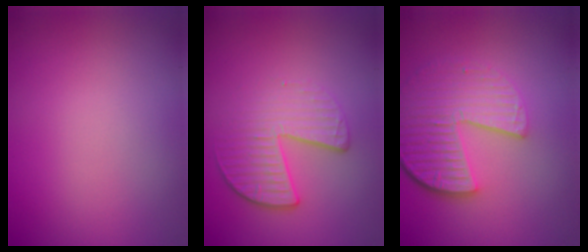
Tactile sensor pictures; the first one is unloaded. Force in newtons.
{"total": 4.2, "press": 2.9, "slide": 3.0}
{"total": 6.1, "press": 4.3, "slide": 4.3}